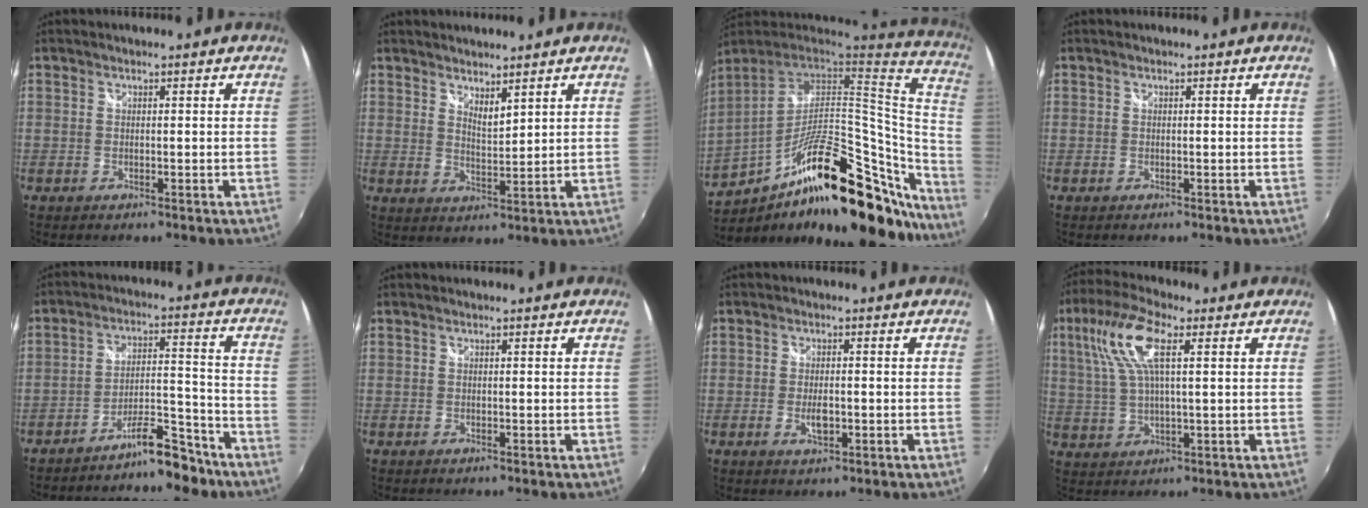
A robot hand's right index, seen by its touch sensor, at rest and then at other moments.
{"total": 3.7, "force": [3.1, 0.8, 1.8], "torque": [-0.028, -0.004, 0.052]}
{"total": 35.9, "force": [-21.3, 13.0, 25.8], "torque": [-0.383, -0.003, -0.317]}
{"total": 0.0}
{"total": 8.7, "force": [-7.3, 2.4, 4.1], "torque": [-0.065, 0.030, -0.108]}
{"total": 0.0}
{"total": 3.2, "force": [-1.0, 1.6, 2.7], "torque": [-0.051, -0.003, -0.017]}
{"total": 10.6, "force": [3.7, 3.2, 9.4], "torque": [-0.191, 0.019, 0.072]}